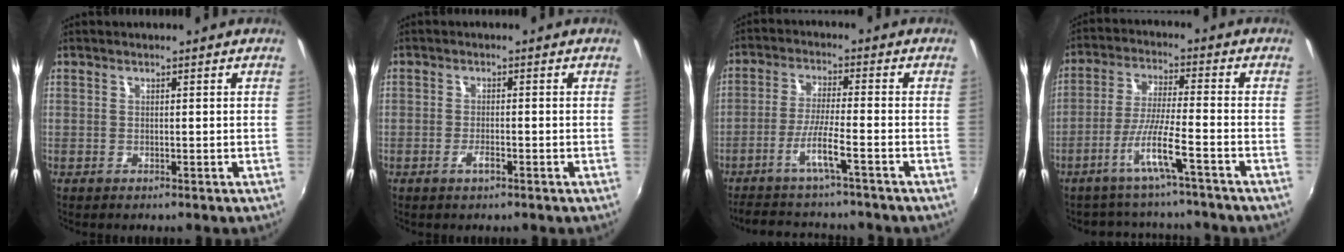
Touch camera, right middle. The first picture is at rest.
{"total": 2.0, "force": [-1.2, 0.7, 1.5], "torque": [-0.033, -0.002, -0.024]}
{"total": 9.7, "force": [-8.0, 0.0, 5.5], "torque": [-0.117, -0.011, -0.133]}
{"total": 8.3, "force": [-6.5, 0.5, 5.1], "torque": [-0.109, -0.004, -0.112]}